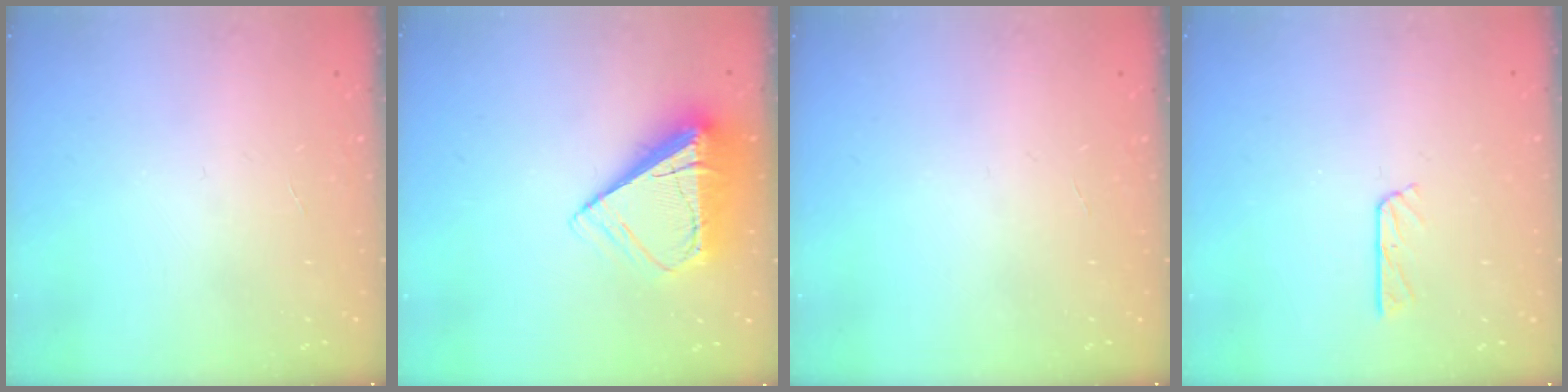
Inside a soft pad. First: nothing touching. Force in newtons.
{"total": 10.2, "press": 10.1, "slide": 1.4}
{"total": 0.0}
{"total": 3.7, "press": 3.6, "slide": 0.3}